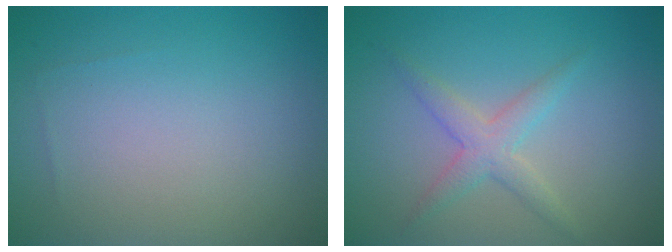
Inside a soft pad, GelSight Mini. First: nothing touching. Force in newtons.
{"total": 2.4, "press": 2.4, "slide": 0.1}